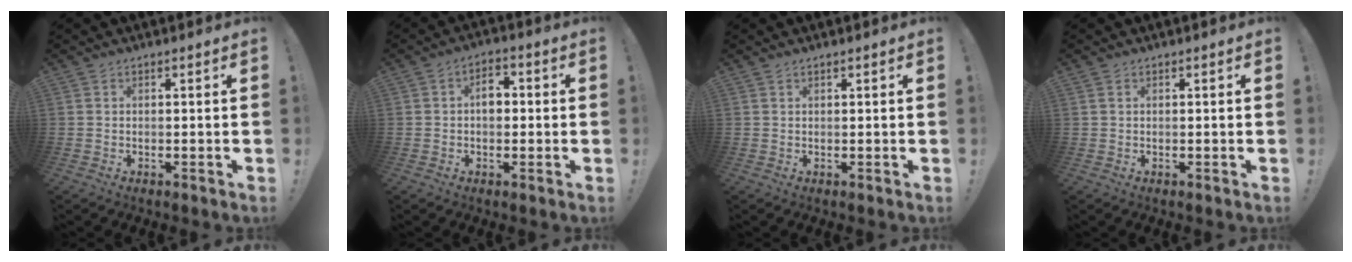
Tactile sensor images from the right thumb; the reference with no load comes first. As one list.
[{"total": 5.2, "force": [0.2, 3.7, 3.7], "torque": [-0.048, 0.009, 0.000]}, {"total": 0.5, "force": [0.5, 0.1, 0.2], "torque": [-0.002, 0.000, 0.008]}, {"total": 0.5, "force": [0.3, 0.4, 0.3], "torque": [-0.014, 0.005, 0.007]}]